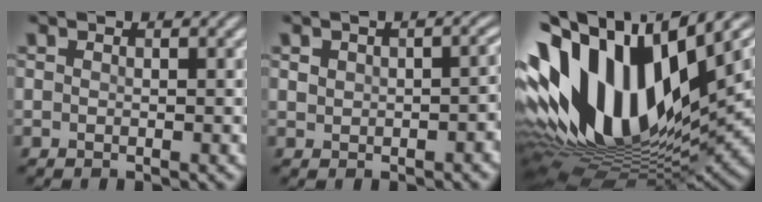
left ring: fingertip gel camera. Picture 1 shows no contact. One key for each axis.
{"total": 4.4, "fx": 0.2, "fy": 2.9, "fz": 3.4, "tx": -0.037, "ty": 0.004, "tz": 0.009}
{"total": 16.6, "fx": 3.4, "fy": 9.0, "fz": 13.5, "tx": -0.265, "ty": 0.020, "tz": 0.053}